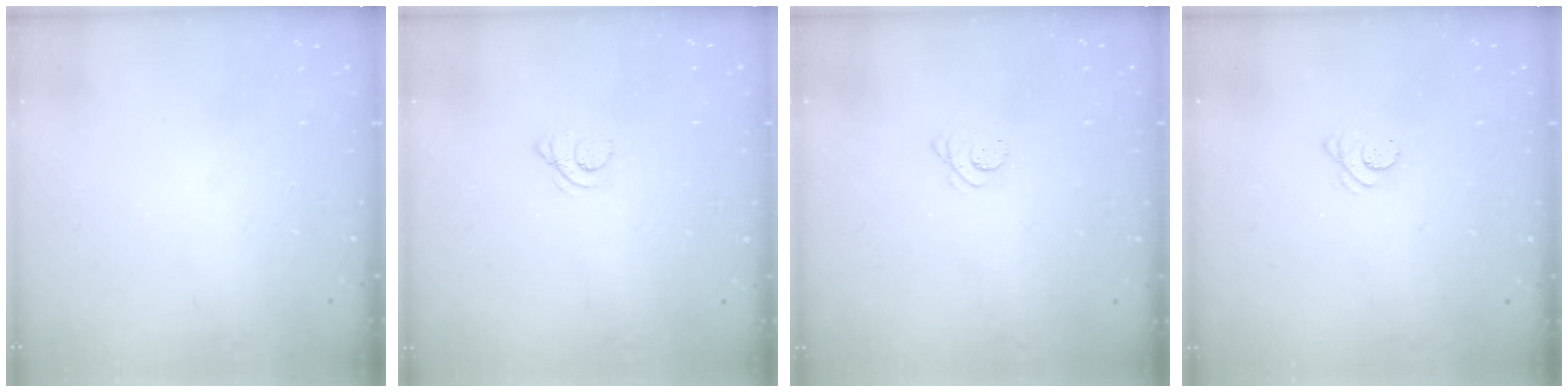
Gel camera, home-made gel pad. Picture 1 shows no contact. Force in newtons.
{"total": 1.7, "press": 1.6, "slide": 0.1}
{"total": 2.8, "press": 2.7, "slide": 0.3}
{"total": 3.3, "press": 3.3, "slide": 0.4}